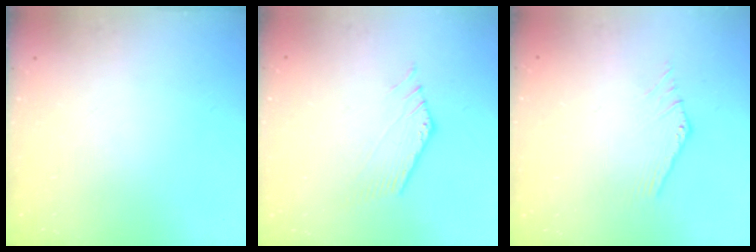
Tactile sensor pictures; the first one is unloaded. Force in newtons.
{"total": 0.9, "press": 0.8, "slide": 0.2}
{"total": 0.9, "press": 0.9, "slide": 0.1}